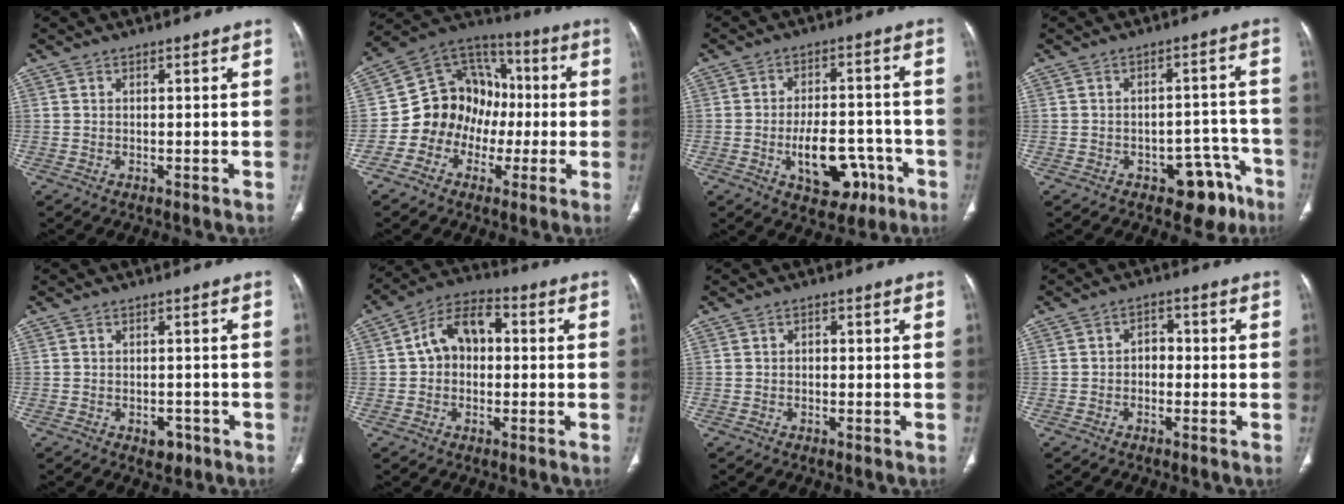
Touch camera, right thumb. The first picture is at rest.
{"total": 14.8, "force": [-2.8, 13.1, 6.3], "torque": [-0.054, 0.061, -0.058]}
{"total": 11.9, "force": [-4.6, 7.0, 8.4], "torque": [-0.102, 0.035, -0.056]}
{"total": 8.6, "force": [-5.2, 5.2, 4.5], "torque": [-0.018, 0.047, -0.062]}
{"total": 2.9, "force": [-1.5, 2.0, 1.5], "torque": [-0.007, 0.006, -0.014]}
{"total": 9.4, "force": [0.6, 6.6, 6.7], "torque": [-0.094, 0.031, -0.004]}
{"total": 1.1, "force": [-0.3, 0.9, 0.6], "torque": [-0.001, 0.004, -0.009]}
{"total": 3.1, "force": [-0.8, 2.4, 1.9], "torque": [-0.010, 0.017, -0.024]}